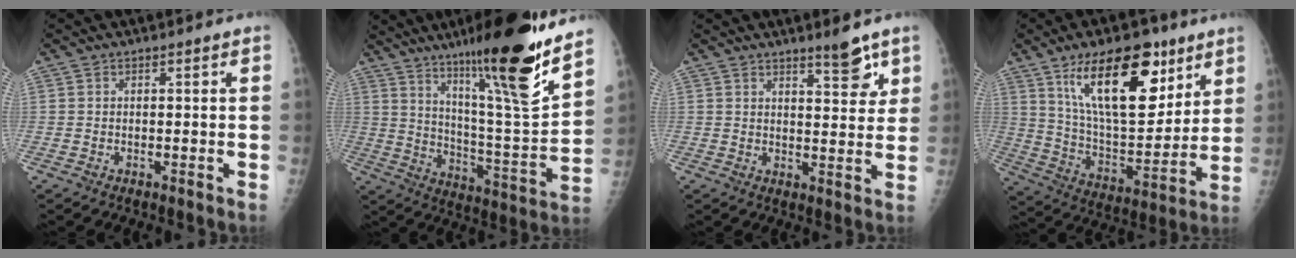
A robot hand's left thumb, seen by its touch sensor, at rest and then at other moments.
{"total": 22.5, "force": [15.5, 1.7, 16.3], "torque": [-0.226, -0.081, 0.255]}
{"total": 5.7, "force": [4.0, 1.6, 3.6], "torque": [-0.035, -0.029, 0.056]}
{"total": 21.9, "force": [11.7, 9.6, 15.9], "torque": [-0.213, -0.058, 0.207]}